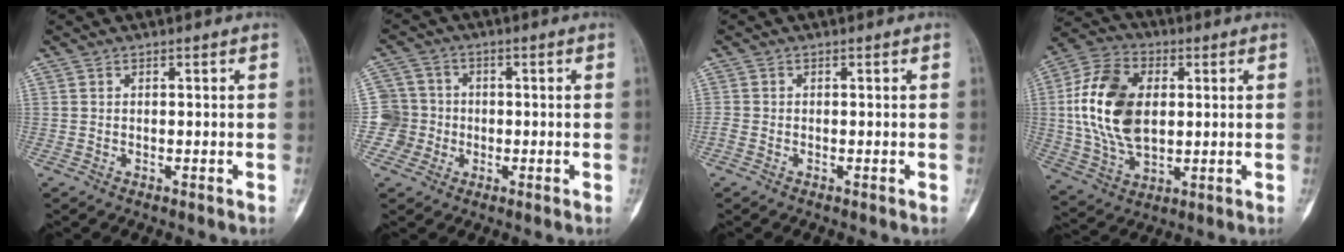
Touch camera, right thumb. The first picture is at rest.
{"total": 6.1, "force": [-1.3, 6.0, -0.3], "torque": [0.038, 0.015, -0.031]}
{"total": 1.0, "force": [-0.6, 0.5, 0.6], "torque": [-0.020, -0.003, -0.017]}
{"total": 17.4, "force": [1.9, 11.1, 13.2], "torque": [-0.244, 0.002, 0.038]}